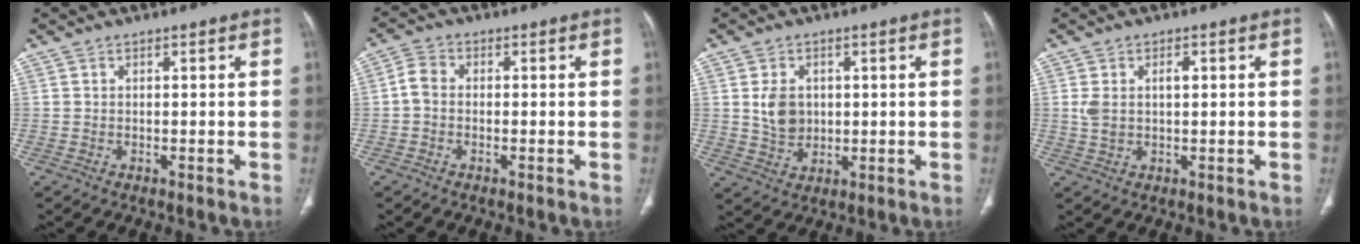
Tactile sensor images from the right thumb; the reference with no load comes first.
{"total": 3.3, "force": [-0.5, 2.4, 2.2], "torque": [-0.040, 0.010, -0.020]}
{"total": 6.0, "force": [1.0, 4.7, 3.7], "torque": [-0.049, -0.009, 0.026]}
{"total": 4.3, "force": [0.8, 2.4, 3.5], "torque": [-0.079, 0.011, 0.020]}